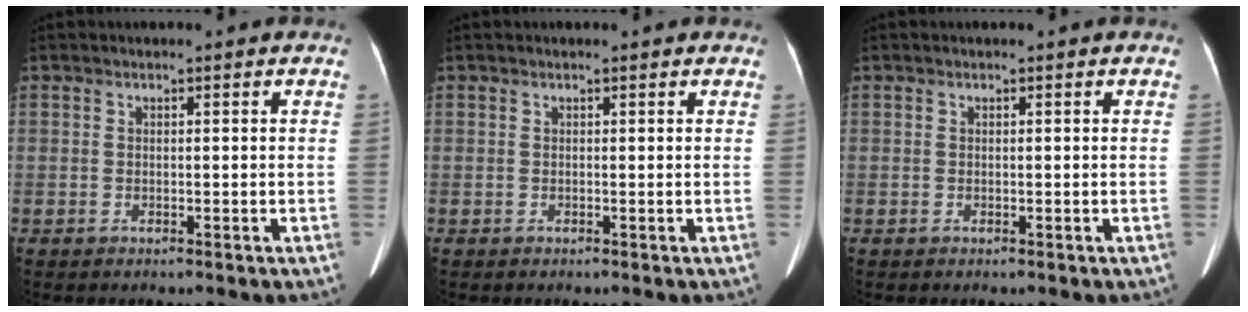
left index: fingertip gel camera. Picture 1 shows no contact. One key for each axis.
{"total": 0.9, "fx": 0.8, "fy": 0.0, "fz": 0.3, "tx": -0.008, "ty": 0.006, "tz": 0.012}
{"total": 0.0}